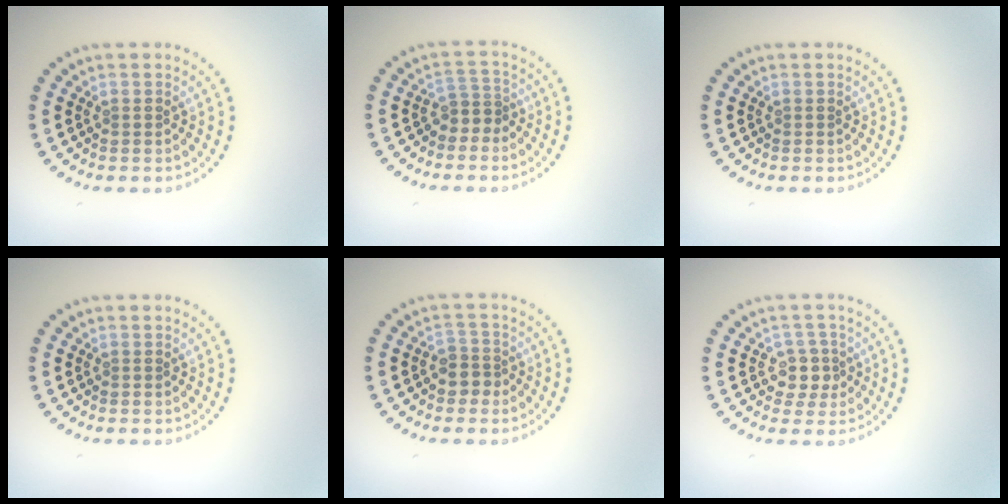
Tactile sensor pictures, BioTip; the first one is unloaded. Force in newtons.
{"total": 1.9, "press": 1.4, "slide": 1.4}
{"total": 0.0}
{"total": 0.0}
{"total": 2.0, "press": 1.7, "slide": 1.0}
{"total": 2.4, "press": 2.1, "slide": 1.2}